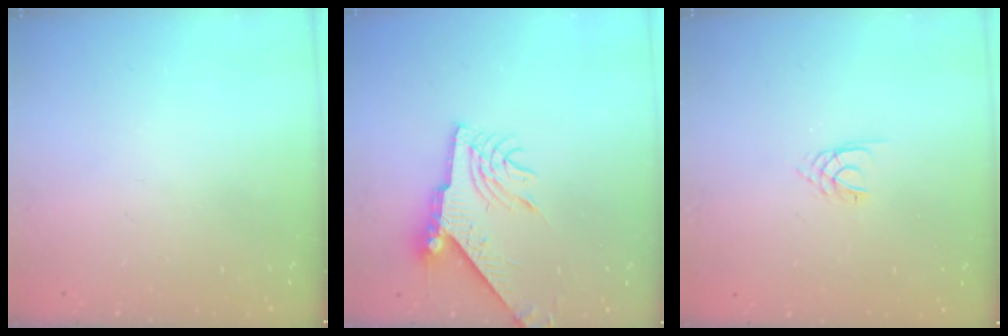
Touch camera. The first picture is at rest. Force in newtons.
{"total": 9.9, "press": 9.9, "slide": 0.8}
{"total": 2.1, "press": 2.1, "slide": 0.3}